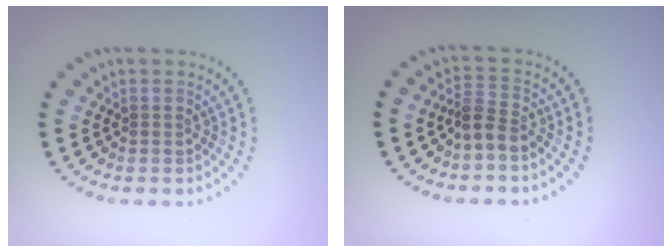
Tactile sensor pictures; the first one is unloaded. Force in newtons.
{"total": 2.3, "press": 1.8, "slide": 1.5}